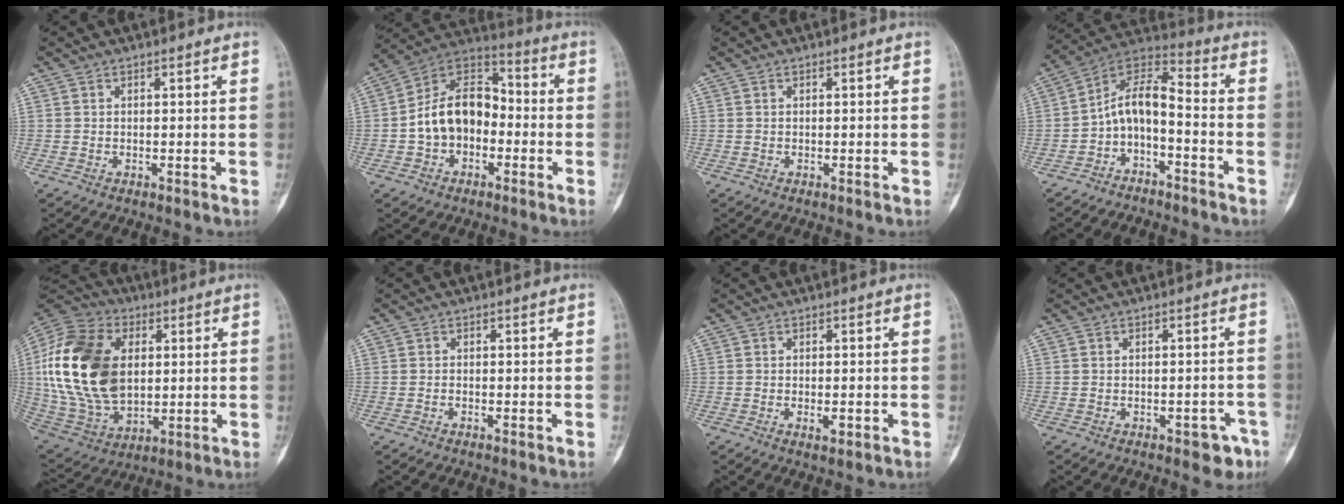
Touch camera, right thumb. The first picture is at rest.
{"total": 13.8, "force": [-2.2, 9.8, 9.5], "torque": [-0.139, 0.051, -0.051]}
{"total": 0.0}
{"total": 9.7, "force": [-4.0, 4.8, 7.4], "torque": [-0.123, 0.087, -0.083]}
{"total": 25.4, "force": [3.2, 16.6, 19.0], "torque": [-0.376, -0.009, 0.064]}
{"total": 0.5, "force": [-0.4, 0.2, 0.3], "torque": [-0.011, 0.005, -0.008]}
{"total": 2.0, "force": [-0.7, 0.9, 1.6], "torque": [-0.026, -0.001, -0.009]}
{"total": 4.5, "force": [-2.6, 2.3, 2.8], "torque": [-0.018, 0.020, -0.027]}